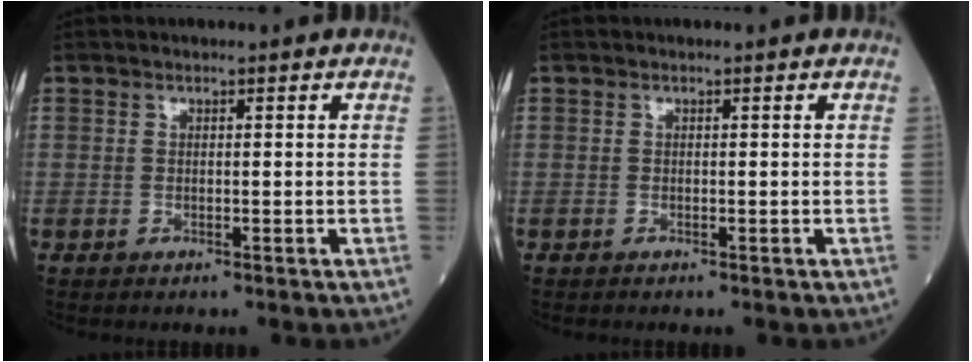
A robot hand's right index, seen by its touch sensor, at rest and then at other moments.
{"total": 0.0}